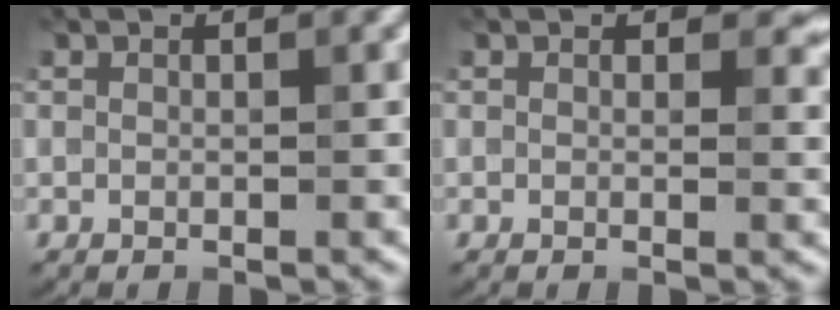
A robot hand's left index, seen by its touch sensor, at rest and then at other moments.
{"total": 2.2, "force": [0.9, 1.5, 1.4], "torque": [-0.017, -0.003, 0.007]}